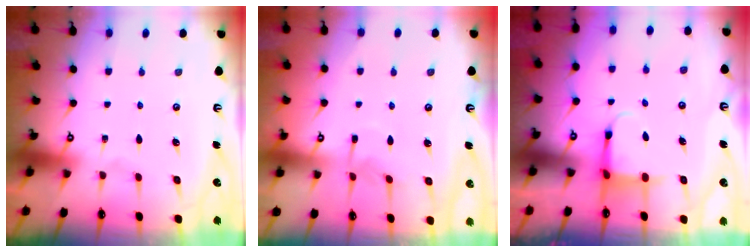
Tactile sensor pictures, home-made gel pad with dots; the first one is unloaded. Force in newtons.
{"total": 5.0, "press": 5.0, "slide": 0.5}
{"total": 3.9, "press": 3.7, "slide": 1.2}